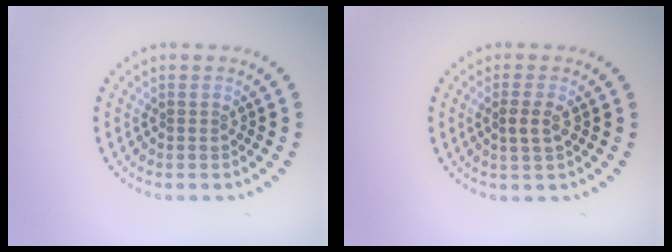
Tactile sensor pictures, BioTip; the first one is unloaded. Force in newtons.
{"total": 1.8, "press": 1.7, "slide": 0.5}